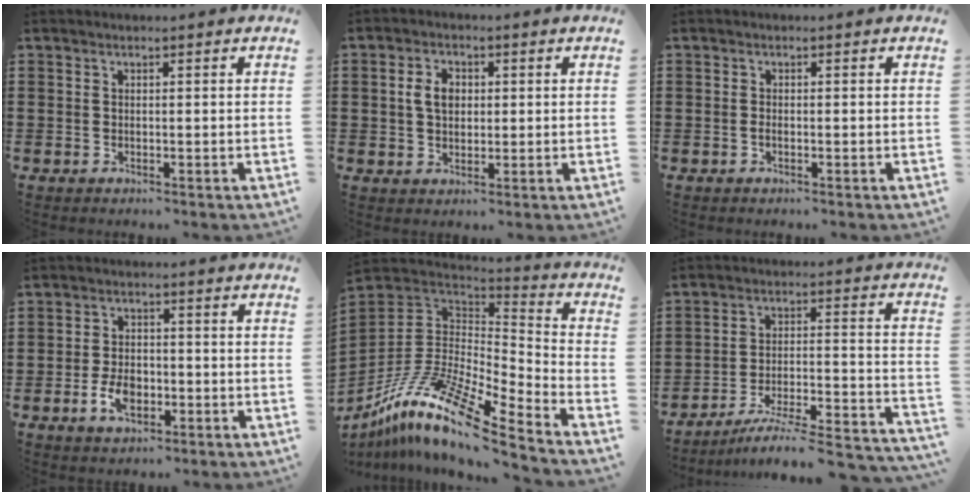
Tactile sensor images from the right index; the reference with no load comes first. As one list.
[{"total": 4.1, "force": [0.5, 2.7, 3.0], "torque": [-0.066, 0.013, 0.006]}, {"total": 0.6, "force": [-0.3, 0.1, 0.5], "torque": [-0.011, -0.004, -0.005]}, {"total": 4.9, "force": [-1.9, 2.9, 3.4], "torque": [-0.082, 0.002, -0.040]}, {"total": 14.8, "force": [-9.9, 3.7, 10.4], "torque": [-0.219, 0.015, -0.191]}, {"total": 5.8, "force": [-5.1, 0.0, 2.8], "torque": [-0.043, -0.014, -0.104]}]